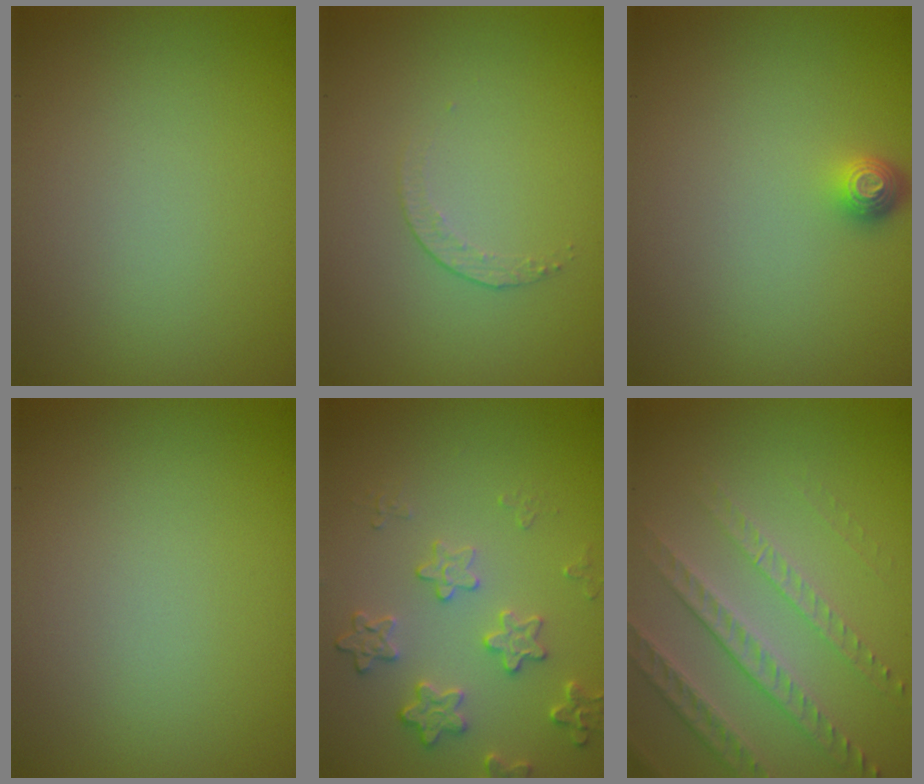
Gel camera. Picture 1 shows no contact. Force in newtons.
{"total": 1.2, "press": 0.5, "slide": 1.1}
{"total": 1.3, "press": 1.1, "slide": 0.8}
{"total": 0.0}
{"total": 2.9, "press": 2.3, "slide": 1.8}
{"total": 3.5, "press": 3.1, "slide": 1.7}